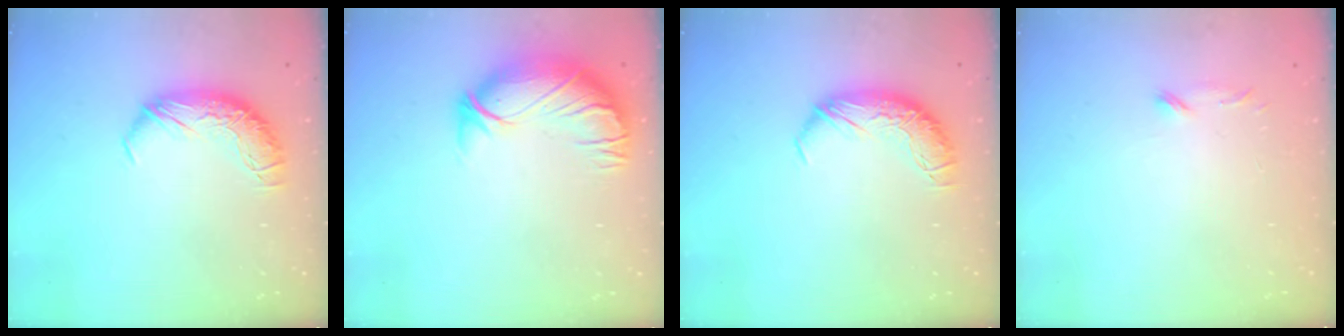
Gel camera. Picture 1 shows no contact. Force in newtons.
{"total": 2.9, "press": 0.3, "slide": 2.9}
{"total": 0.0}
{"total": 7.8, "press": 7.8, "slide": 0.5}